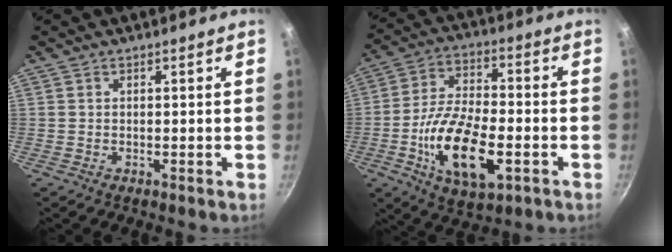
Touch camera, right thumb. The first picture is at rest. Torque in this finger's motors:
{"motor_torque": [0.06, 1.07, 1.10, 0.06, 0.23]}